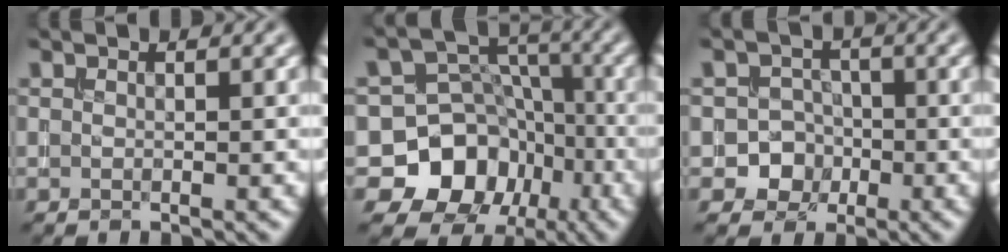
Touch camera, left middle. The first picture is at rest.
{"total": 10.7, "force": [-4.4, 9.3, 3.1], "torque": [-0.056, 0.007, -0.110]}
{"total": 3.9, "force": [-1.5, 3.5, 0.7], "torque": [0.027, 0.005, -0.036]}